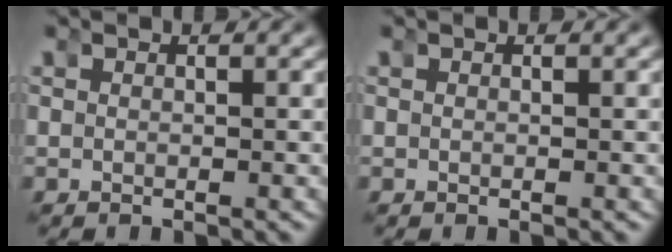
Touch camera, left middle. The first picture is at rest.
{"total": 0.0}